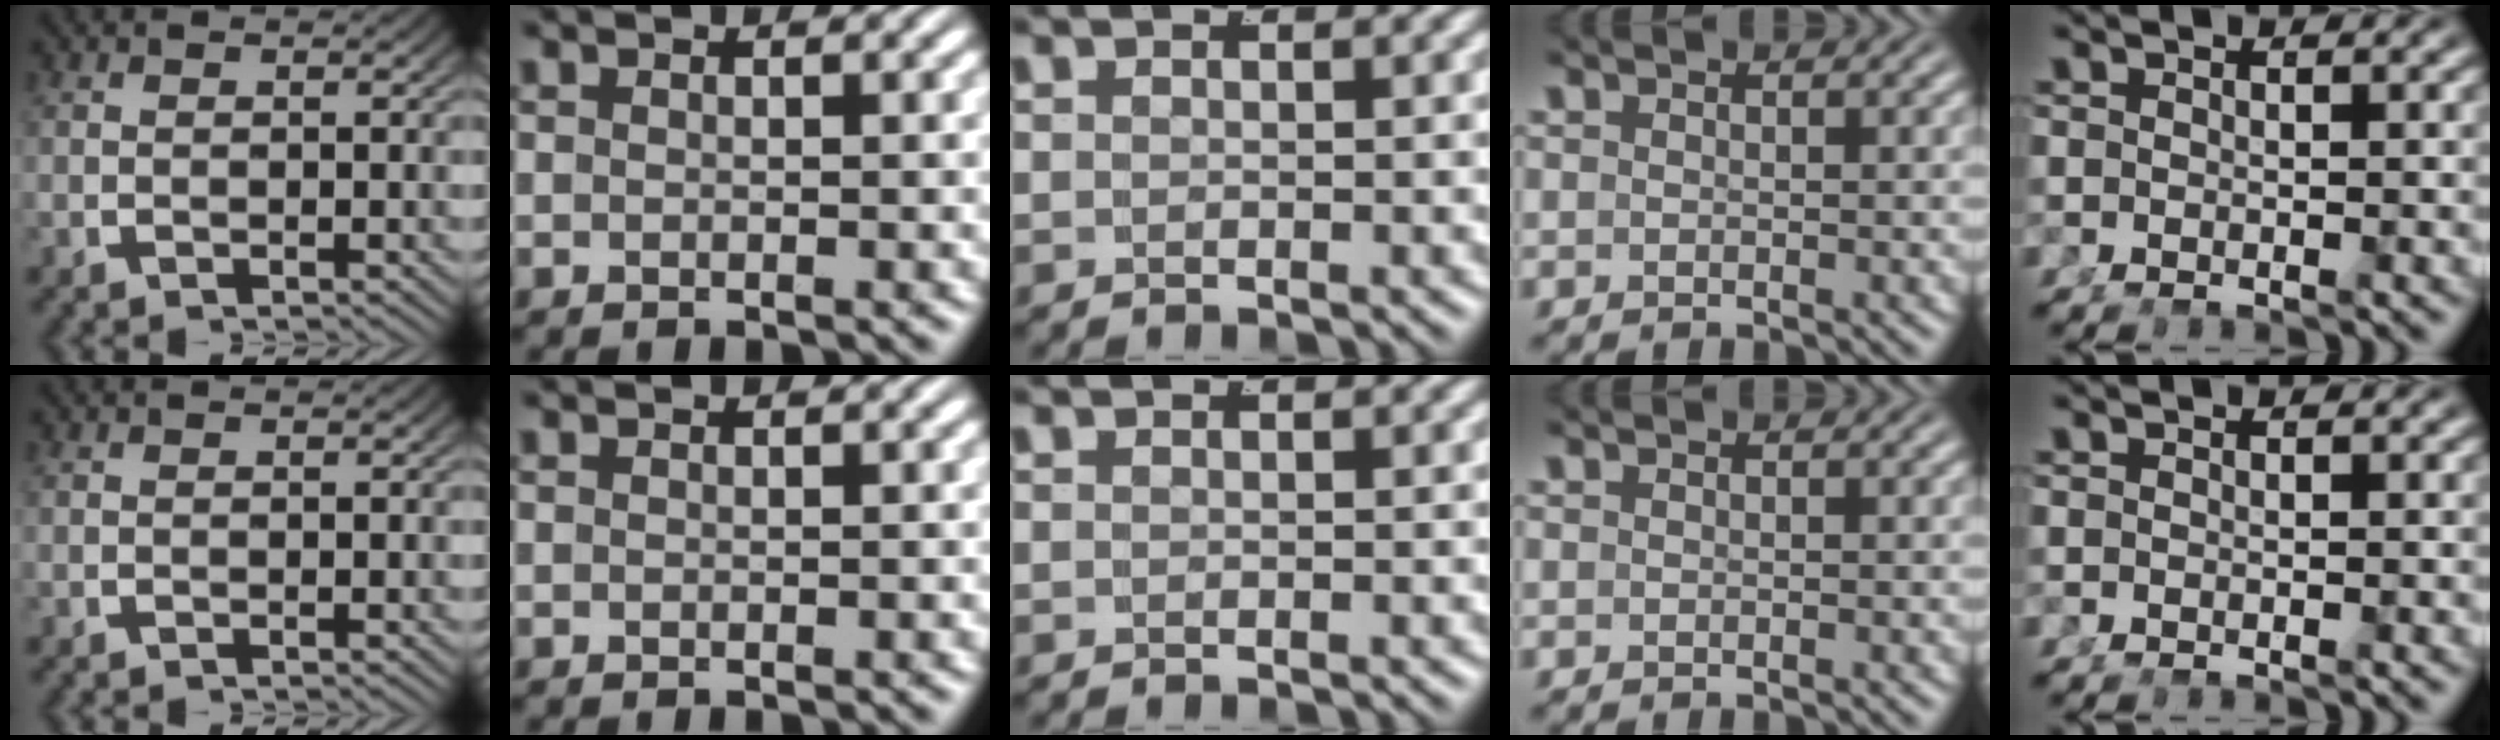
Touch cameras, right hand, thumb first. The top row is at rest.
{}